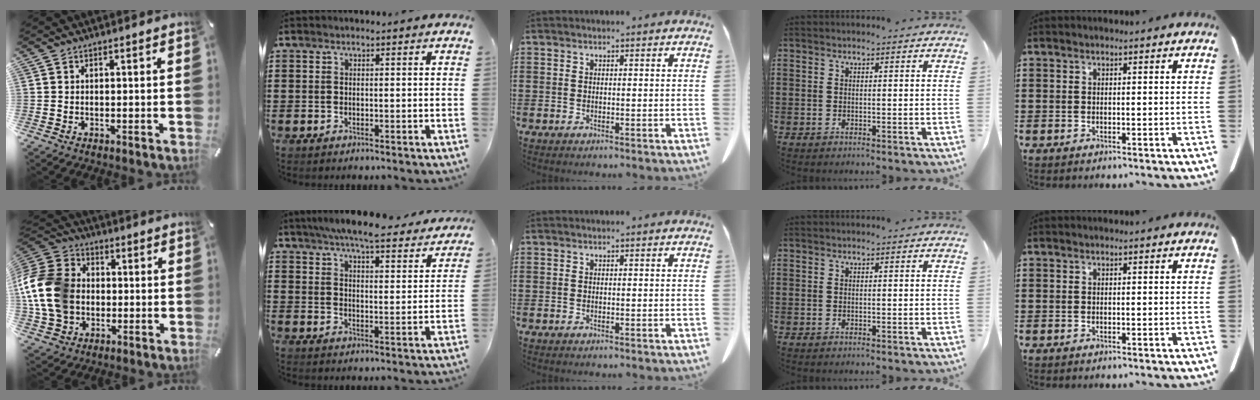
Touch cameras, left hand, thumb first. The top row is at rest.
{"thumb": {"total": 17.1, "force": [-0.6, 14.0, 9.7], "torque": [-0.220, 0.011, -0.012]}, "index": {"total": 6.6, "force": [6.1, 0.0, 2.5], "torque": [-0.064, -0.034, 0.106]}}